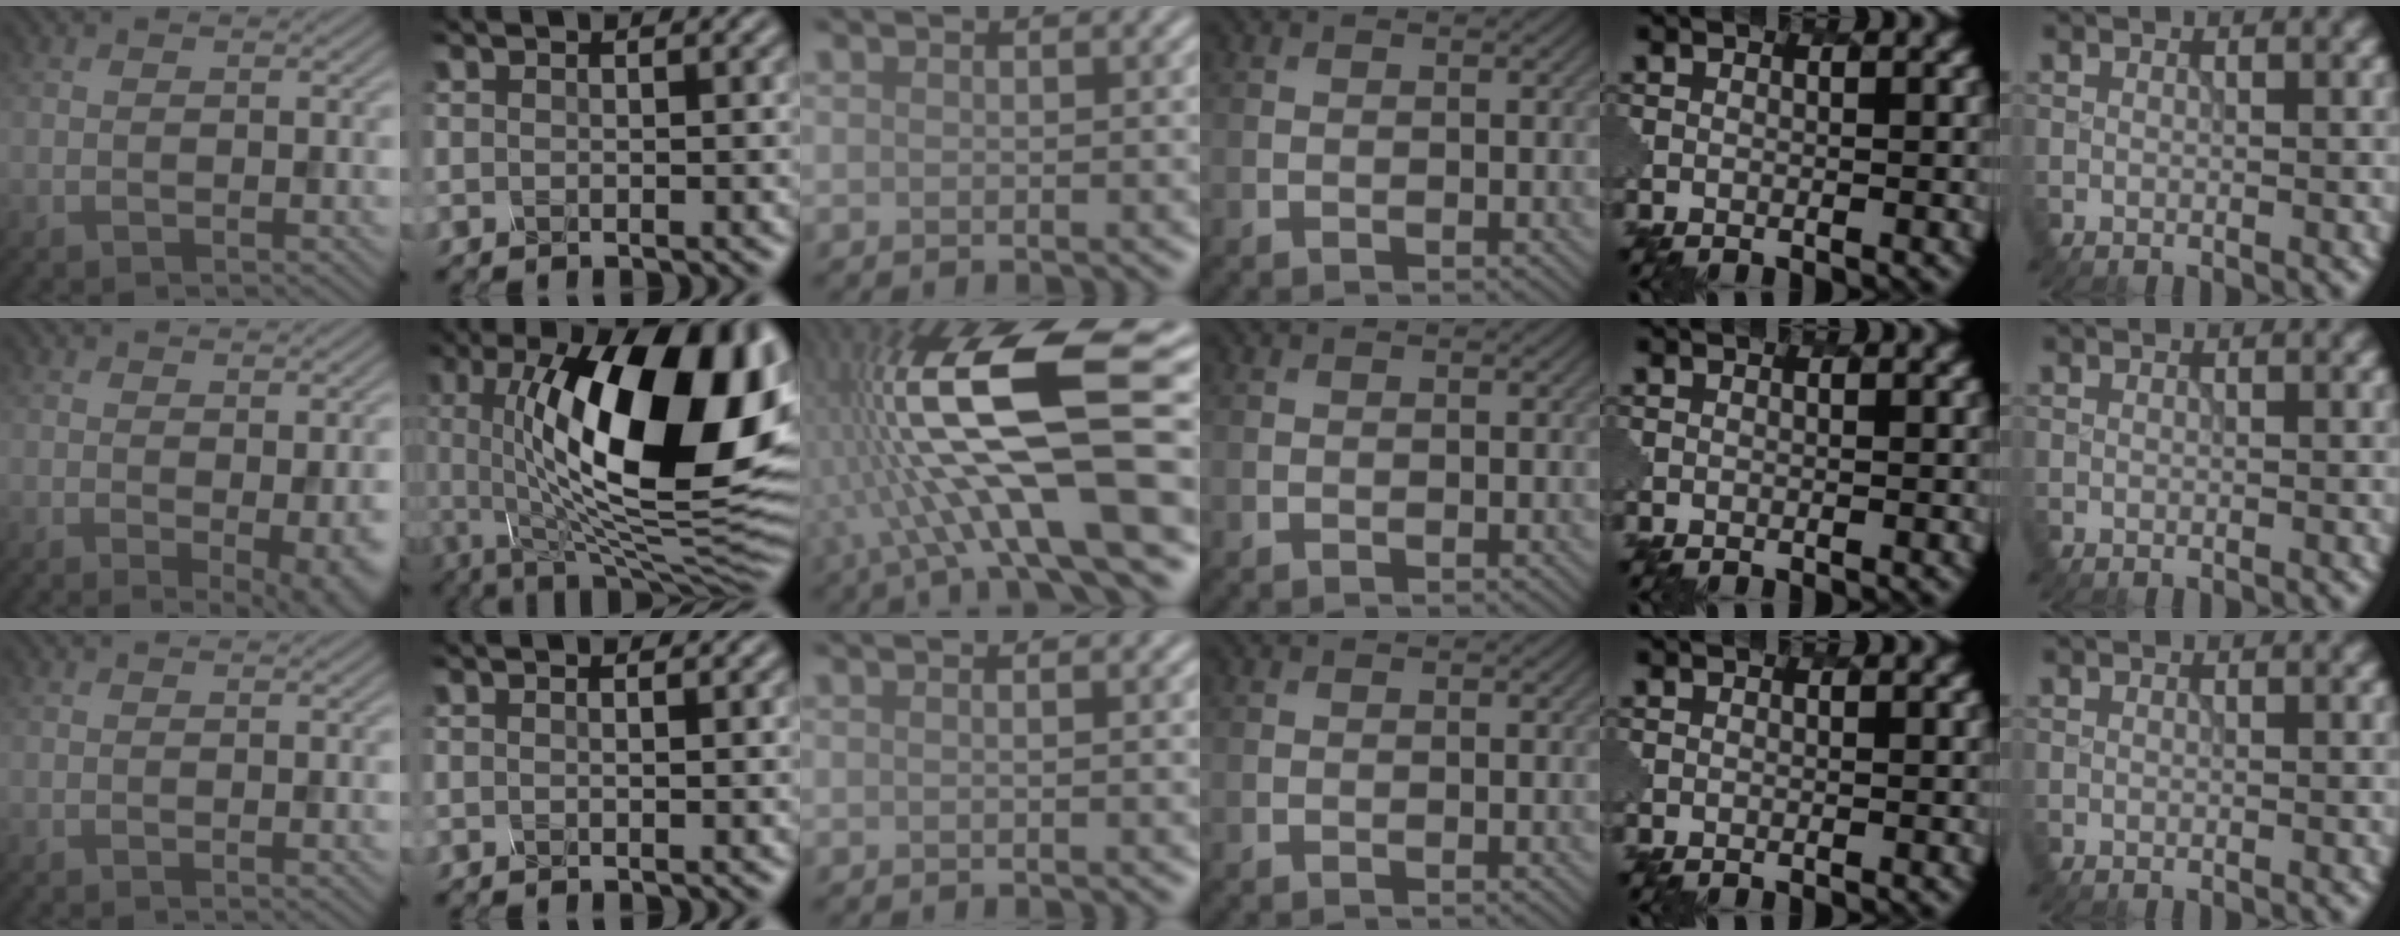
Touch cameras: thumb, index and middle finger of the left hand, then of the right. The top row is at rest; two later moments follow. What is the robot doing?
{"motion": "pour", "object": "mug"}